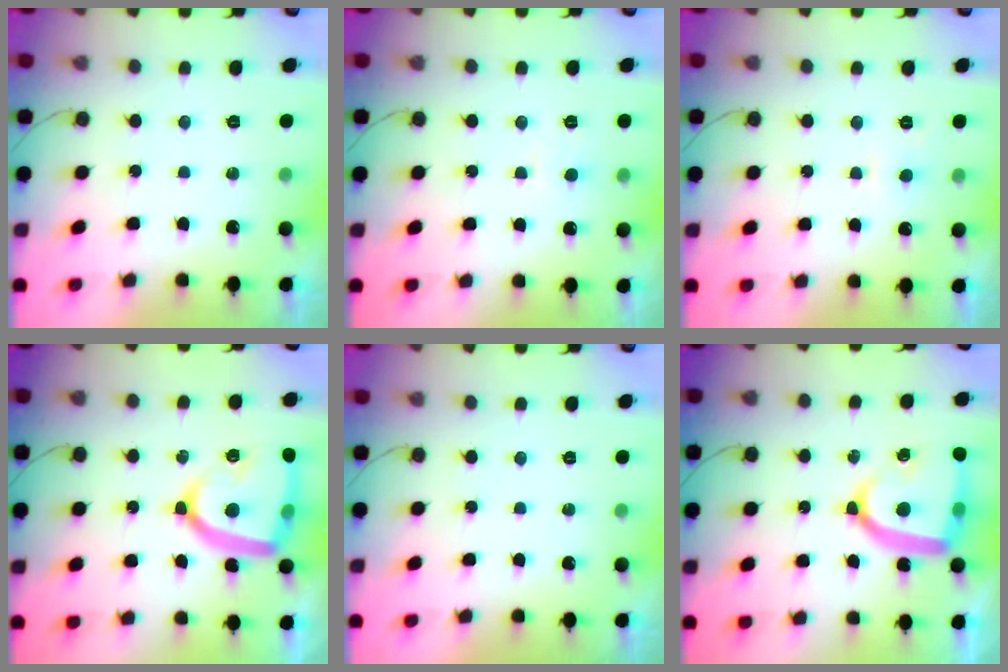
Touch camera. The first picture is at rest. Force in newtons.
{"total": 4.7, "press": 4.6, "slide": 0.5}
{"total": 4.5, "press": 4.5, "slide": 0.4}
{"total": 17.7, "press": 17.6, "slide": 1.7}
{"total": 0.0}
{"total": 16.1, "press": 16.1, "slide": 0.9}